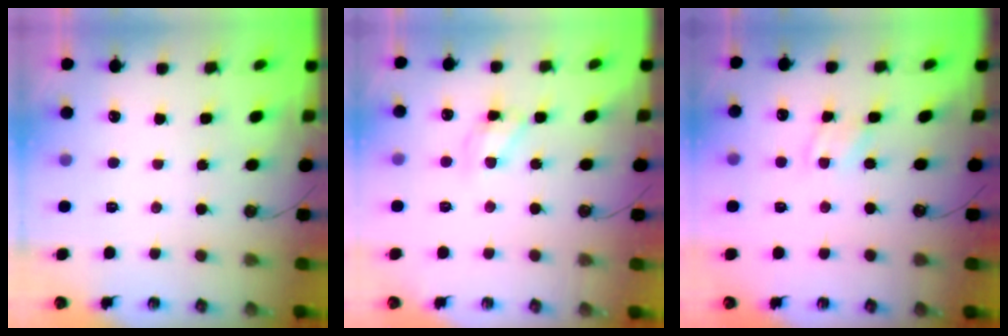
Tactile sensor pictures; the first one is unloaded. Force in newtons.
{"total": 10.0, "press": 10.0, "slide": 0.1}
{"total": 2.3, "press": 2.3, "slide": 0.4}